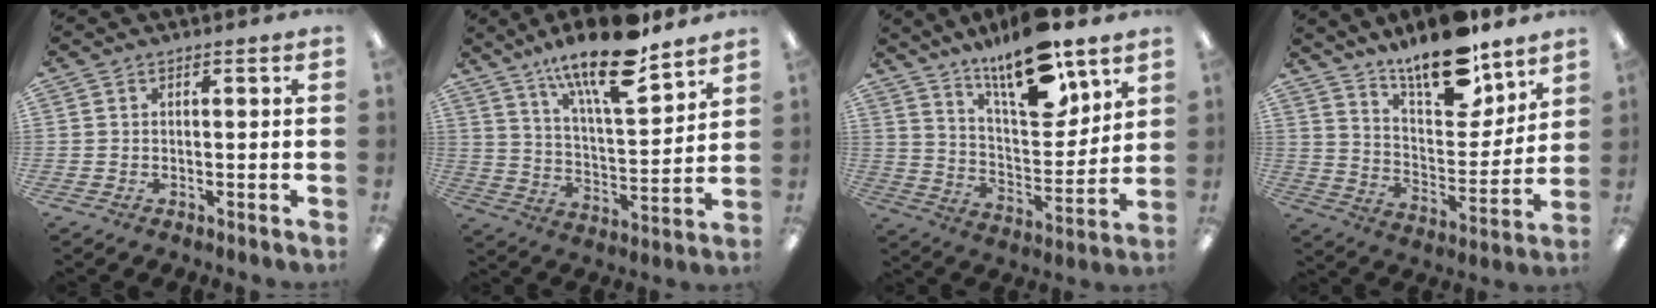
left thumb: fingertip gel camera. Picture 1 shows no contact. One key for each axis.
{"total": 17.1, "fx": 12.9, "fy": 4.1, "fz": 10.4, "tx": -0.178, "ty": -0.077, "tz": 0.213}
{"total": 17.9, "fx": 13.0, "fy": 6.1, "fz": 10.7, "tx": -0.177, "ty": -0.077, "tz": 0.219}
{"total": 16.7, "fx": 13.6, "fy": 5.5, "fz": 8.0, "tx": -0.128, "ty": -0.096, "tz": 0.234}